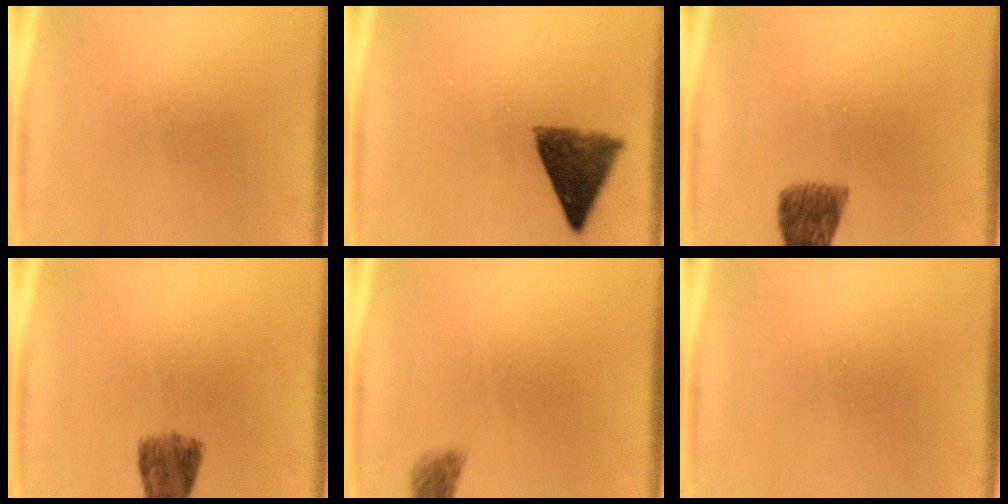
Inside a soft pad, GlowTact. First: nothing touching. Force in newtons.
{"total": 7.2}
{"total": 6.4}
{"total": 5.3}
{"total": 2.2}
{"total": 0.0}